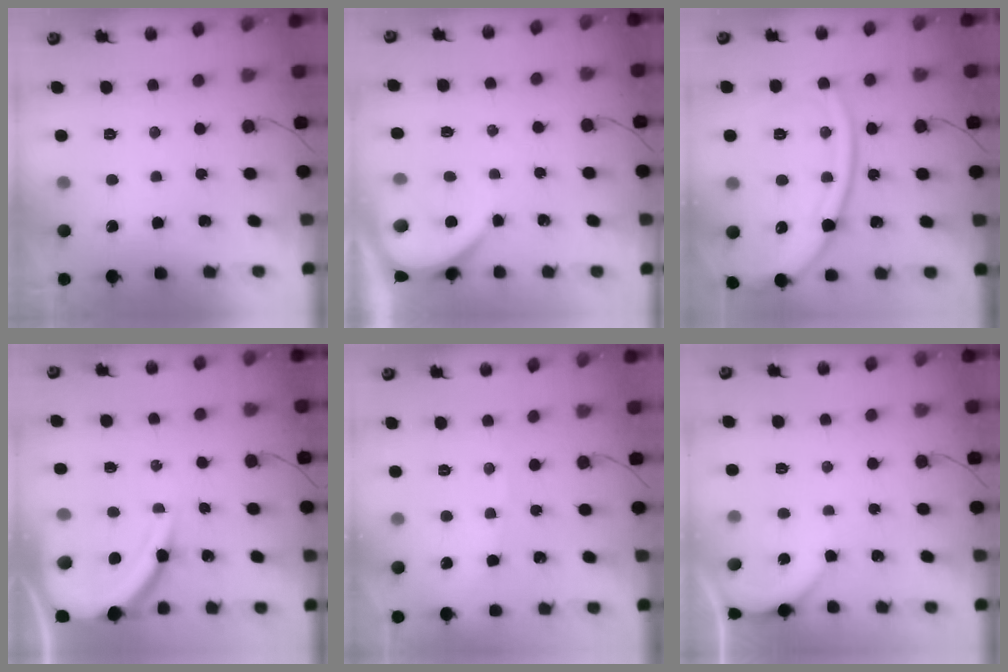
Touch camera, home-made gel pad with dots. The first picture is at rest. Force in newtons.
{"total": 3.9, "press": 3.9, "slide": 0.6}
{"total": 18.4, "press": 18.3, "slide": 1.9}
{"total": 14.3, "press": 14.3, "slide": 1.3}
{"total": 2.6, "press": 2.6, "slide": 0.2}
{"total": 2.8, "press": 2.8, "slide": 0.4}